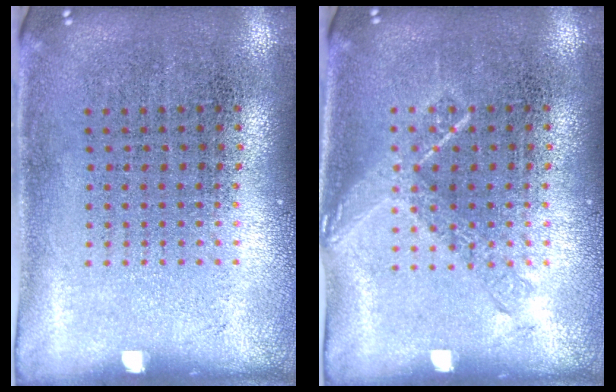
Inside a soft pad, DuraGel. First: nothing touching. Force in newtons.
{"total": 1.1, "press": 1.1, "slide": 0.2}